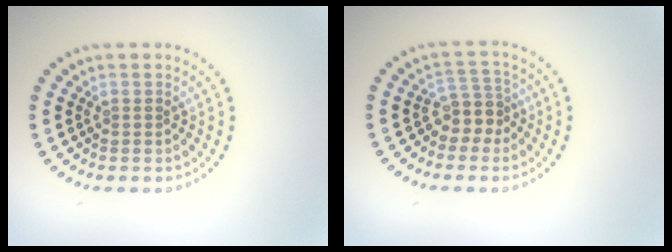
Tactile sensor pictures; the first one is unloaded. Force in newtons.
{"total": 2.6, "press": 2.0, "slide": 1.7}